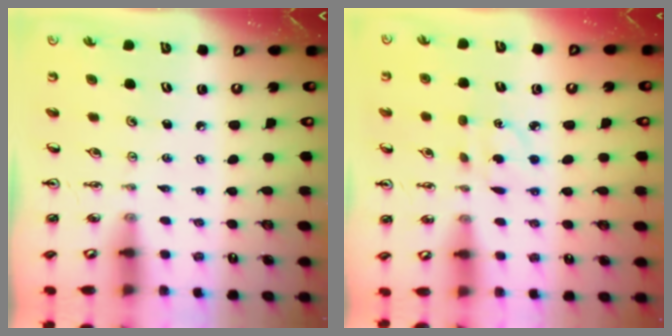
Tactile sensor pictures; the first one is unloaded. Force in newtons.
{"total": 3.5, "press": 3.4, "slide": 0.7}